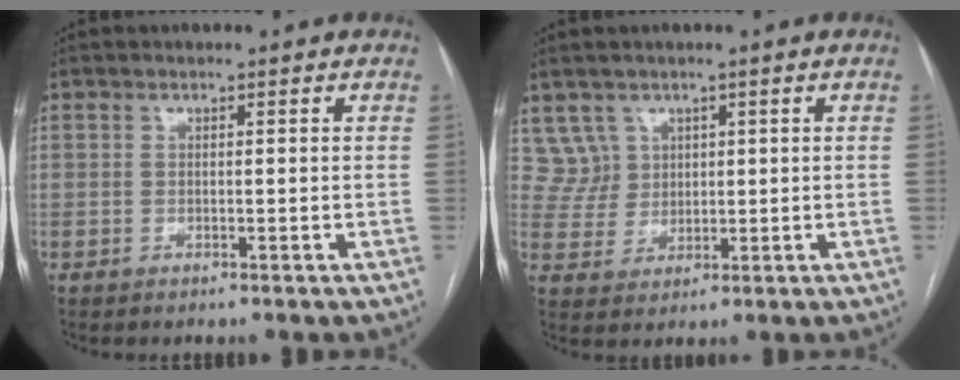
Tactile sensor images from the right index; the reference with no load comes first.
{"total": 4.7, "force": [2.6, 3.9, -0.3], "torque": [0.011, 0.011, 0.057]}